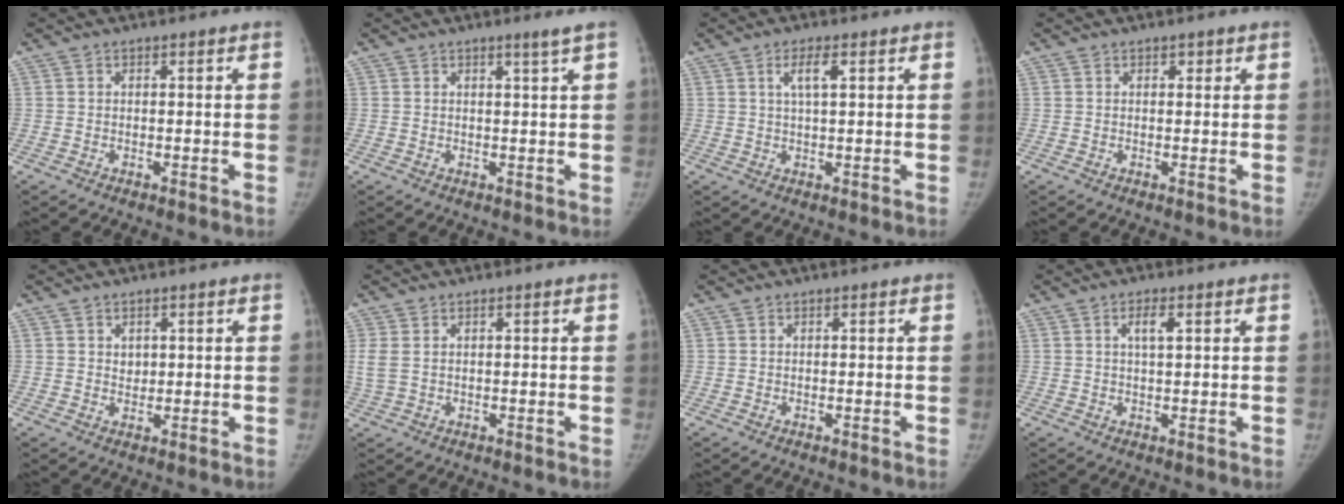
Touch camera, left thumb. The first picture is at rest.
{"total": 1.4, "force": [0.9, -0.6, 0.9], "torque": [-0.017, -0.013, 0.014]}
{"total": 3.5, "force": [1.3, 0.9, 3.1], "torque": [-0.058, 0.002, 0.027]}
{"total": 0.8, "force": [0.4, 0.6, 0.3], "torque": [0.005, -0.001, 0.005]}
{"total": 1.7, "force": [0.8, 1.3, 0.6], "torque": [0.003, -0.006, 0.013]}
{"total": 2.8, "force": [0.7, 1.6, 2.2], "torque": [-0.073, 0.007, 0.020]}
{"total": 0.0}
{"total": 2.8, "force": [1.1, 0.9, 2.5], "torque": [-0.043, 0.001, 0.020]}